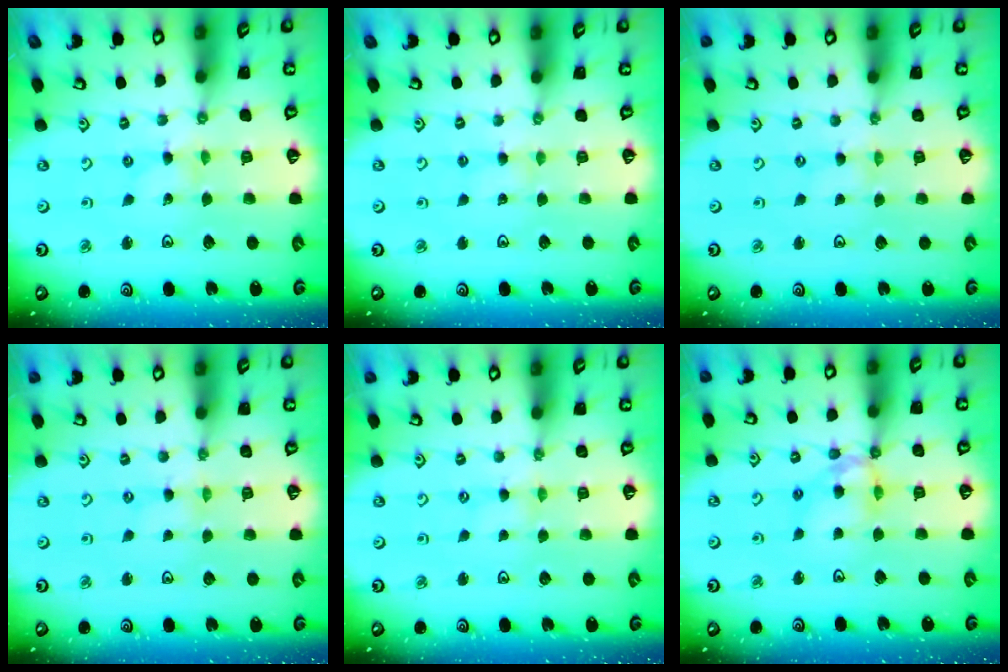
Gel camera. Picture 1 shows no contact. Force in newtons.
{"total": 2.5, "press": 2.5, "slide": 0.2}
{"total": 0.0}
{"total": 0.0}
{"total": 1.2, "press": 1.1, "slide": 0.3}
{"total": 11.5, "press": 11.4, "slide": 1.1}